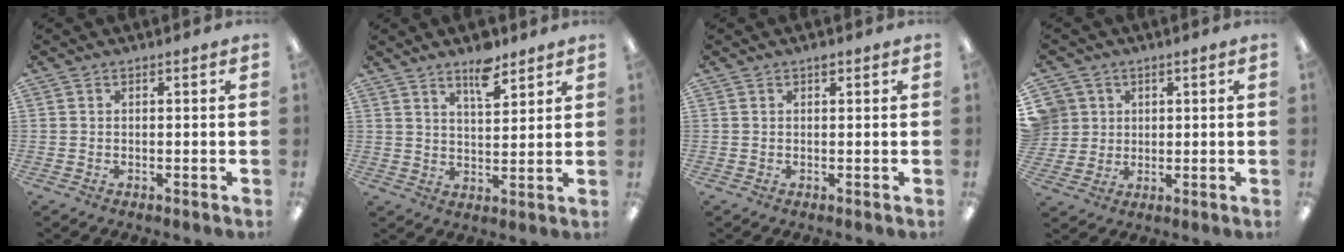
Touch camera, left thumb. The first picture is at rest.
{"total": 7.8, "force": [5.8, 2.9, 4.5], "torque": [-0.062, -0.035, 0.096]}
{"total": 1.8, "force": [1.2, 0.6, 1.1], "torque": [-0.018, -0.002, 0.020]}
{"total": 5.9, "force": [2.0, 5.6, -0.2], "torque": [-0.005, 0.000, 0.041]}